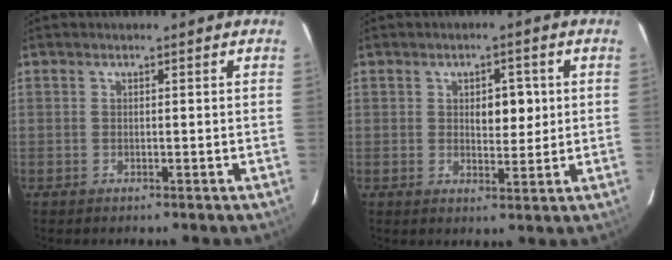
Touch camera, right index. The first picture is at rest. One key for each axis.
{"total": 4.4, "fx": 0.9, "fy": 2.2, "fz": 3.7, "tx": -0.049, "ty": 0.003, "tz": 0.017}